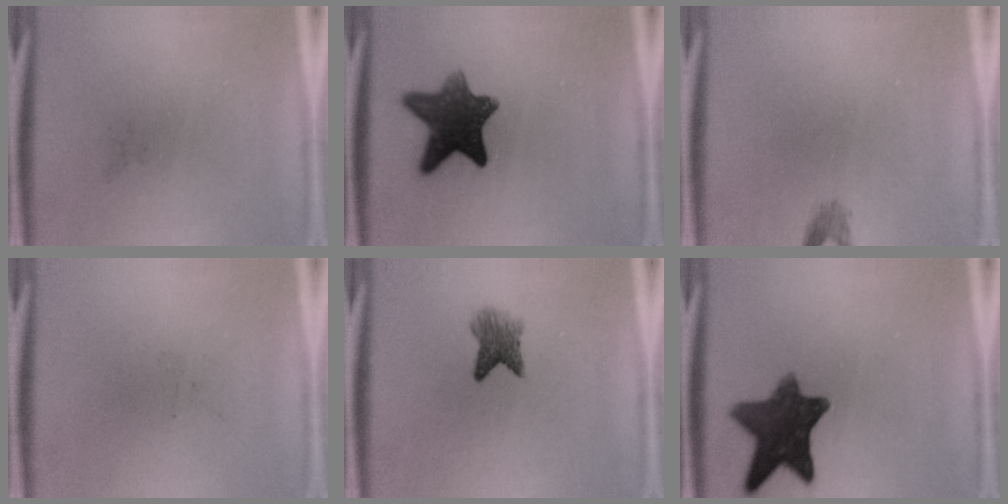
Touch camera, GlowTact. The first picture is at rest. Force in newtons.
{"total": 10.4}
{"total": 1.2}
{"total": 0.0}
{"total": 3.5}
{"total": 10.8}